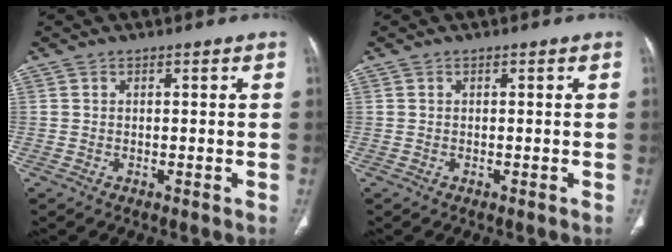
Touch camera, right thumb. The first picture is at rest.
{"total": 0.0}